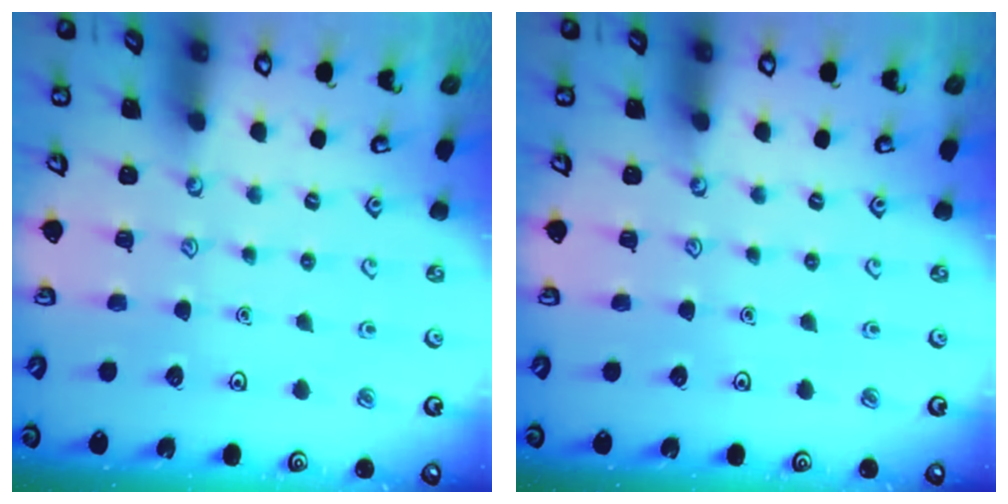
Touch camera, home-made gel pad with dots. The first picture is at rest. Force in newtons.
{"total": 0.0}